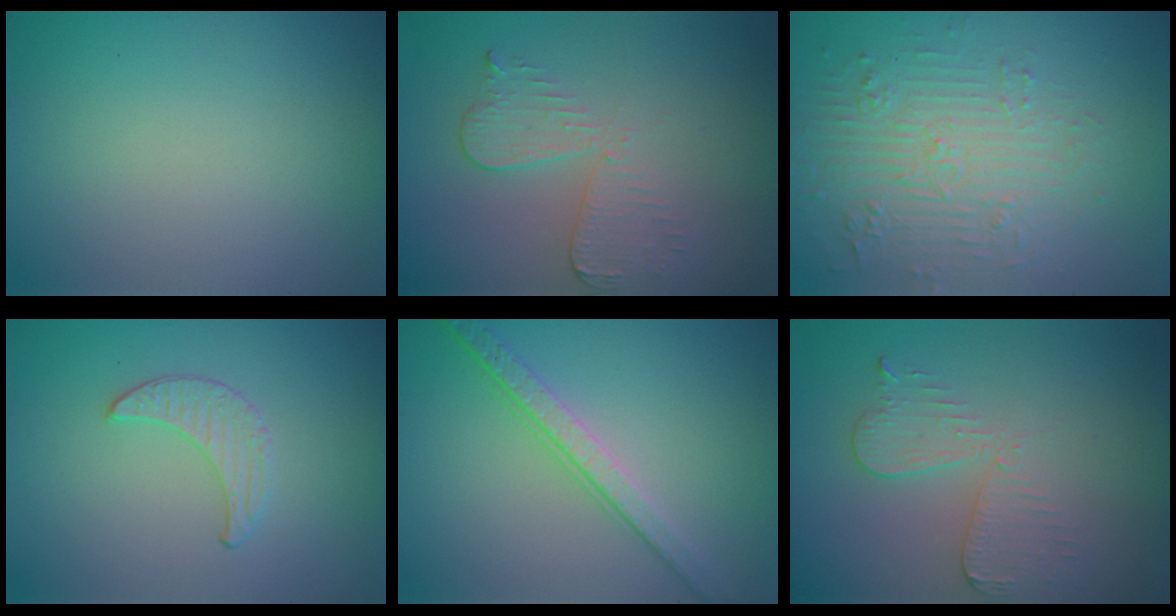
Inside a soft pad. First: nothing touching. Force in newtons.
{"total": 2.9, "press": 2.6, "slide": 1.4}
{"total": 4.2, "press": 3.8, "slide": 1.8}
{"total": 1.0, "press": 1.0, "slide": 0.3}
{"total": 4.2, "press": 3.0, "slide": 2.9}
{"total": 2.9, "press": 2.7, "slide": 1.2}